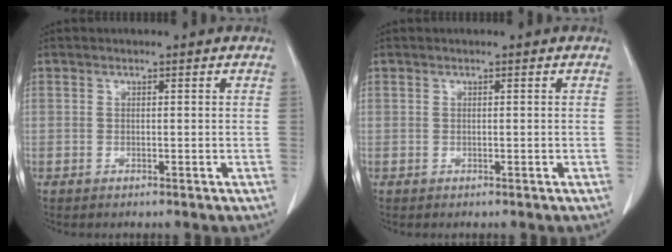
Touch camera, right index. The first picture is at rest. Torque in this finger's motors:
{"motor_torque": [-0.04, 0.03, 0.00, 0.00]}